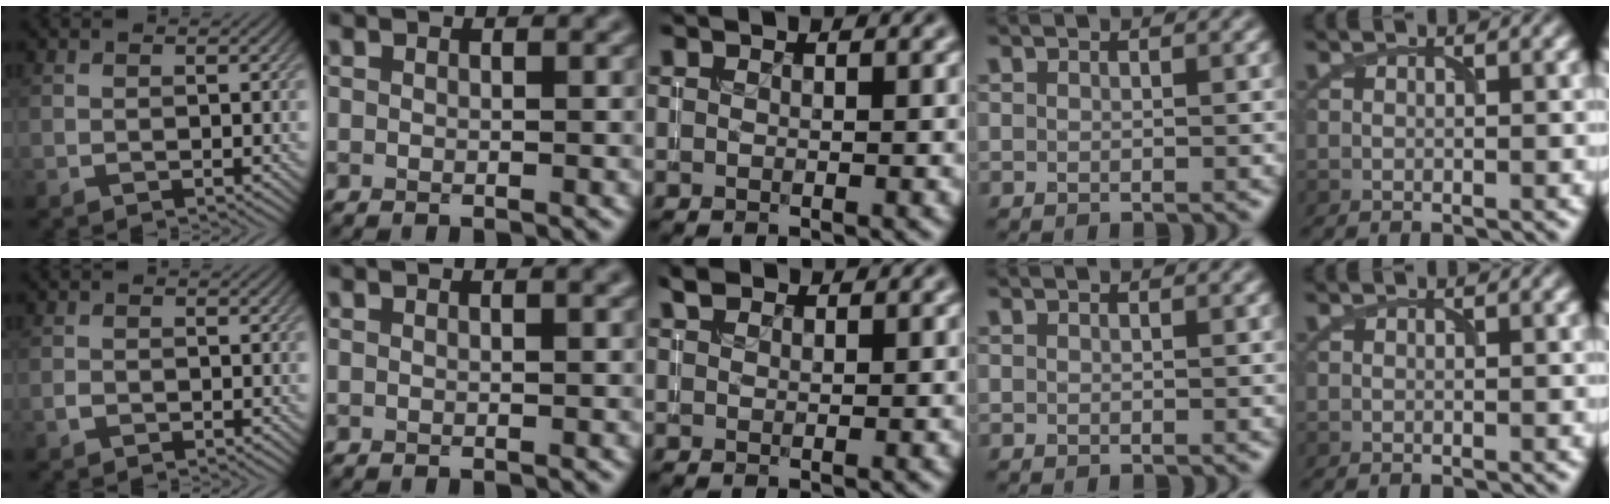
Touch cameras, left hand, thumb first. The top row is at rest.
{"thumb": {"total": 0.7, "force": [-0.4, 0.5, 0.3], "torque": [-0.008, 0.000, -0.010]}, "index": {"total": 1.2, "force": [0.6, 0.3, 1.0], "torque": [-0.013, 0.005, 0.007]}, "middle": {"total": 1.3, "force": [1.0, 0.7, 0.5], "torque": [-0.008, 0.004, 0.017]}}